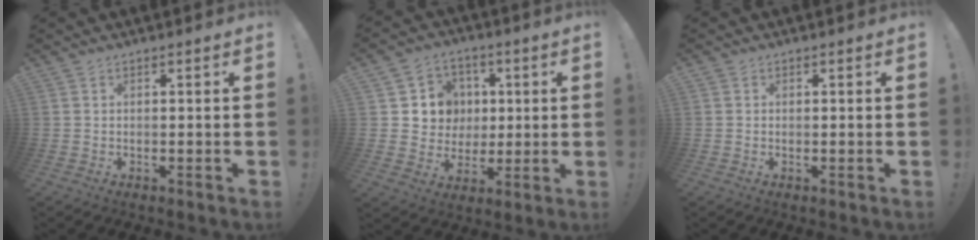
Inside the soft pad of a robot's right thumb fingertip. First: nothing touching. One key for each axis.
{"total": 9.7, "fx": 1.2, "fy": 9.4, "fz": 2.0, "tx": -0.021, "ty": -0.004, "tz": 0.034}
{"total": 0.0}